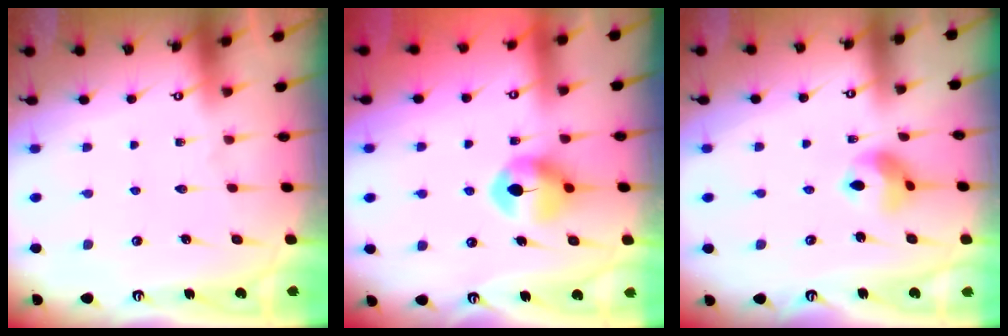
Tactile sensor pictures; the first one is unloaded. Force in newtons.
{"total": 8.3, "press": 8.3, "slide": 0.2}
{"total": 8.5, "press": 8.5, "slide": 0.4}